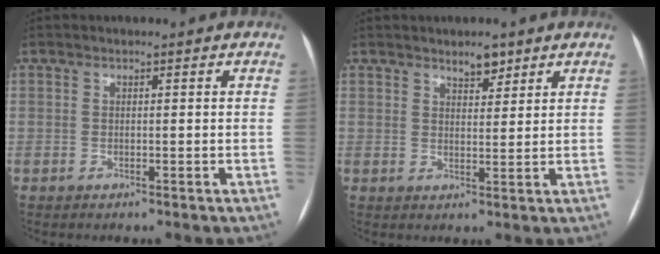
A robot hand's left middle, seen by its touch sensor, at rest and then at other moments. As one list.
[{"total": 3.1, "force": [2.4, 1.1, 1.5], "torque": [-0.026, -0.001, 0.040]}]